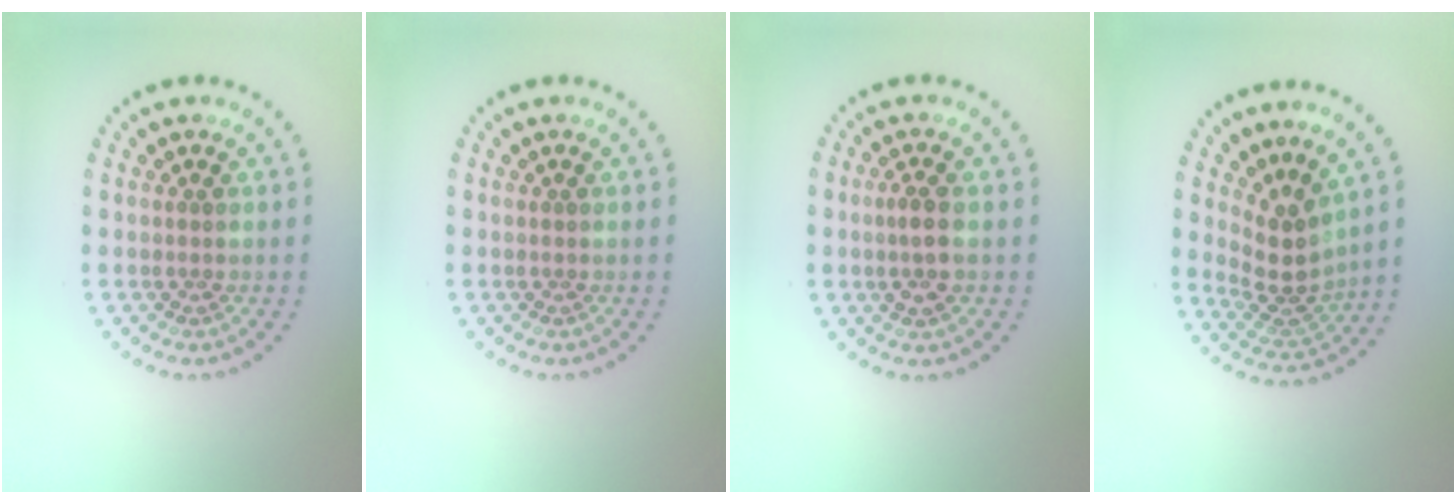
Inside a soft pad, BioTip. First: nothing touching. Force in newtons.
{"total": 0.0}
{"total": 2.1, "press": 2.0, "slide": 0.4}
{"total": 3.8, "press": 2.8, "slide": 2.5}